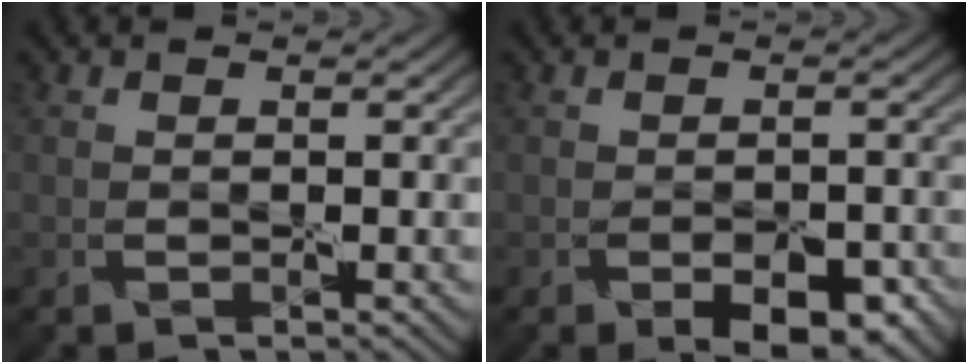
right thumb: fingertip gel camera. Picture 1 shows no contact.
{"total": 4.5, "force": [-2.5, 2.1, 3.0], "torque": [-0.038, -0.008, -0.023]}